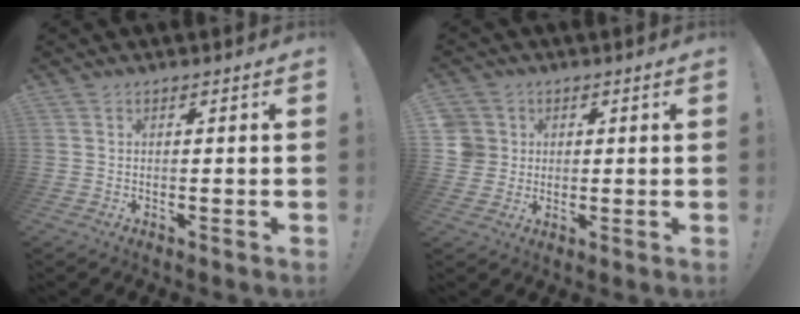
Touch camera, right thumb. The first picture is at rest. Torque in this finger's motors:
{"motor_torque": [0.26, 0.84, 0.21, -0.03, 0.01]}